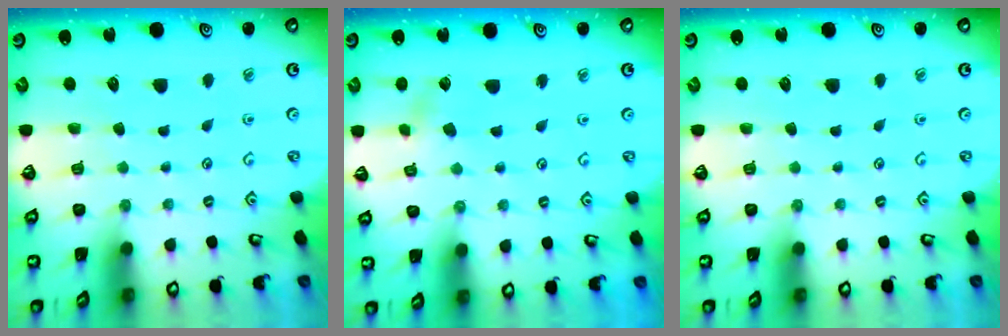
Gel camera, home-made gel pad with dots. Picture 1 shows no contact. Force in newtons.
{"total": 2.5, "press": 2.5, "slide": 0.4}
{"total": 0.0}